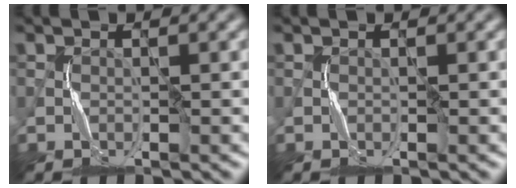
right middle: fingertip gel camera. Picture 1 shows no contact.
{"total": 0.0}